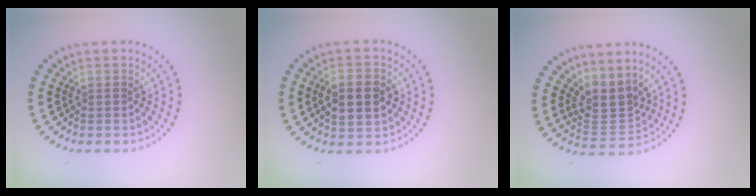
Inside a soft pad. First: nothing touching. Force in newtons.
{"total": 4.6, "press": 4.6, "slide": 0.1}
{"total": 3.3, "press": 2.6, "slide": 2.1}